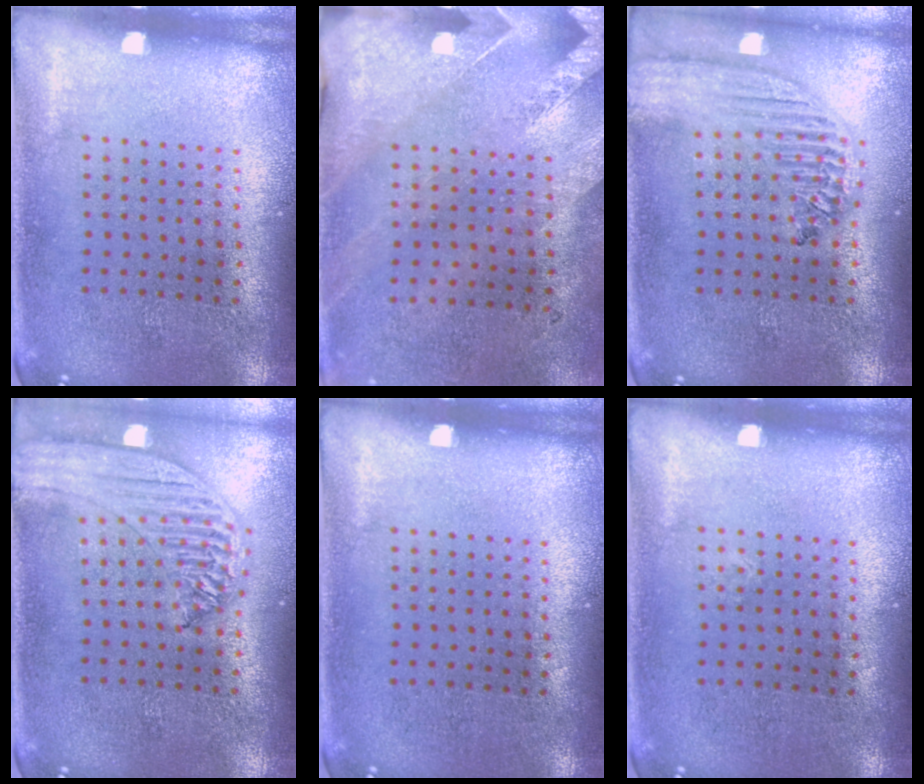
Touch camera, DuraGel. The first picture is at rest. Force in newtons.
{"total": 2.4, "press": 2.1, "slide": 1.3}
{"total": 2.2, "press": 1.9, "slide": 1.1}
{"total": 1.7, "press": 1.7, "slide": 0.5}
{"total": 0.0}
{"total": 0.0}